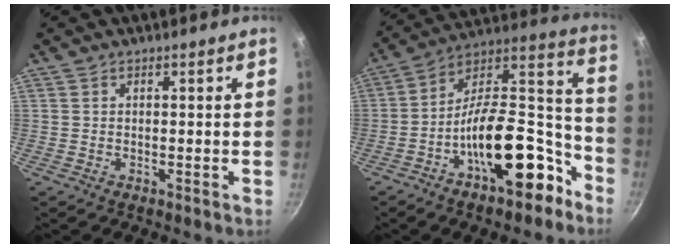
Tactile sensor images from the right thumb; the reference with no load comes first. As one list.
[{"total": 22.4, "force": [-10.8, 10.2, 16.8], "torque": [-0.199, 0.099, -0.175]}]